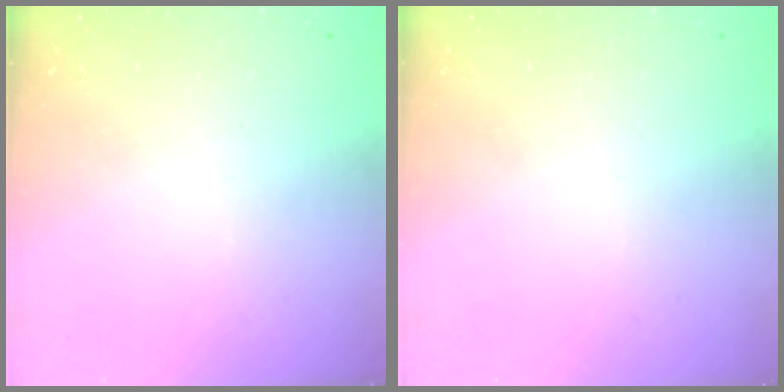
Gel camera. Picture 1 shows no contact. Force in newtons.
{"total": 0.0}